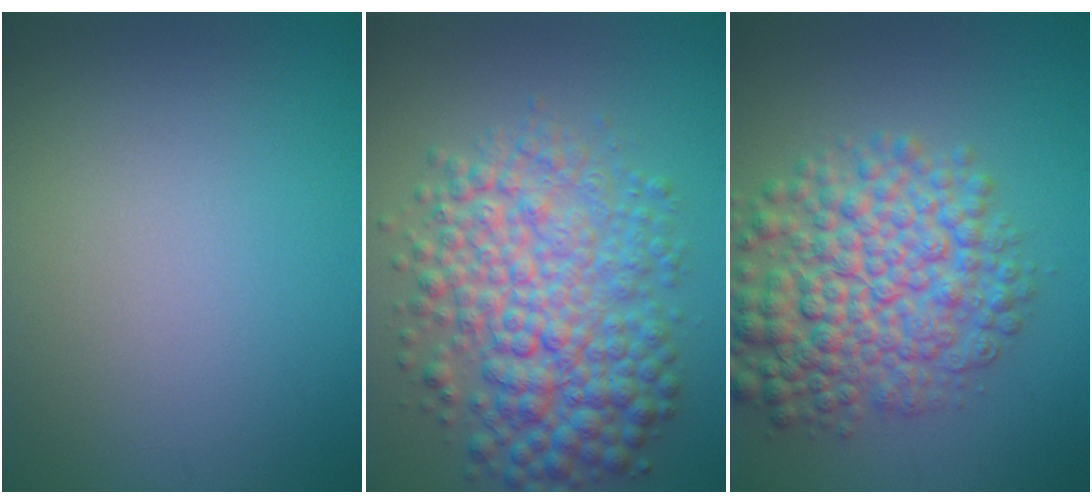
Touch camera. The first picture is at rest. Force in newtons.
{"total": 8.4, "press": 8.4, "slide": 0.1}
{"total": 8.1, "press": 8.1, "slide": 0.2}